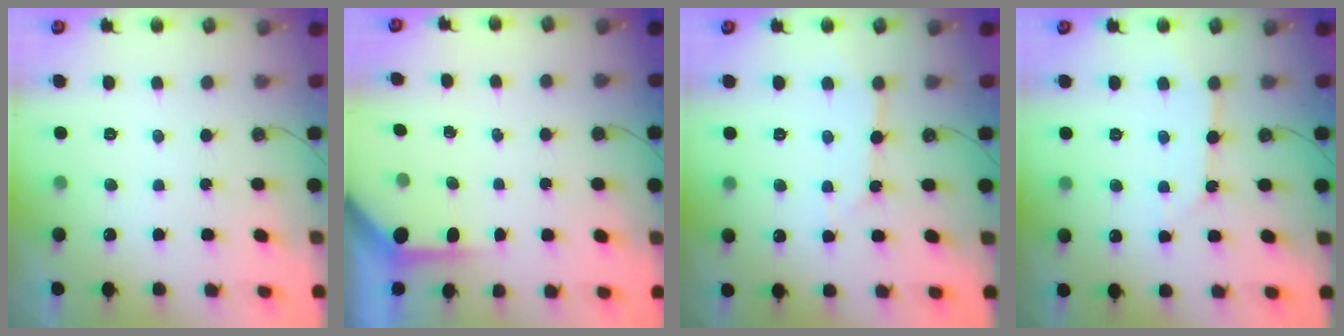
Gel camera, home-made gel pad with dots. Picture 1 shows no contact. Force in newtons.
{"total": 3.6, "press": 3.6, "slide": 0.4}
{"total": 4.7, "press": 4.7, "slide": 0.4}
{"total": 5.4, "press": 5.4, "slide": 0.6}